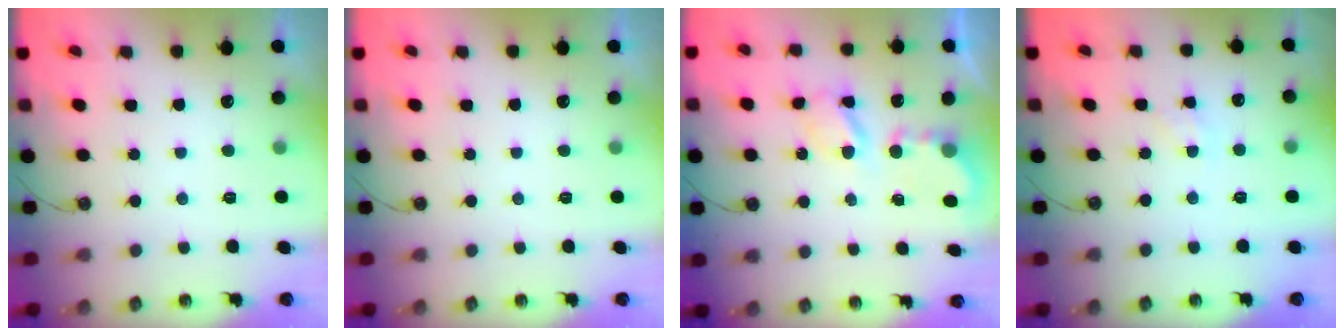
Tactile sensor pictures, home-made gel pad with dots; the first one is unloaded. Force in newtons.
{"total": 0.0}
{"total": 5.8, "press": 5.8, "slide": 0.3}
{"total": 1.1, "press": 1.0, "slide": 0.2}